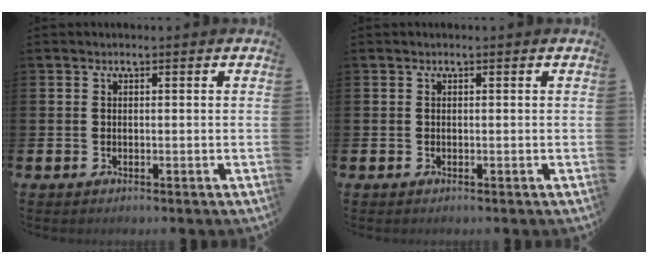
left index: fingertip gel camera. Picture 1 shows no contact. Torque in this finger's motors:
{"motor_torque": [0.00, 0.00, 0.00, 0.00]}